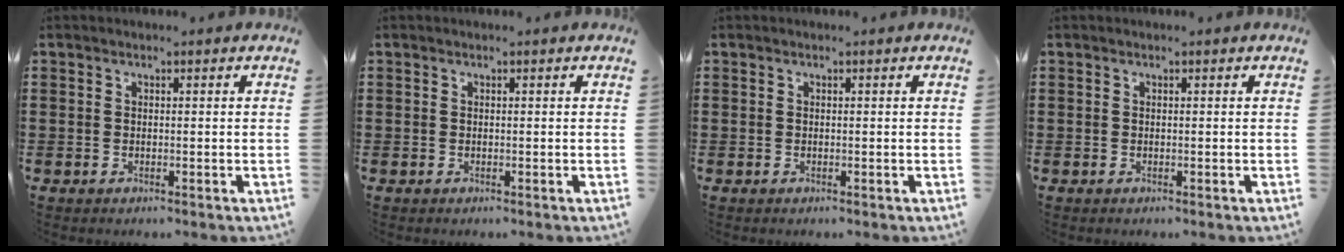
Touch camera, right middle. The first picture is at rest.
{"total": 0.0}
{"total": 0.0}
{"total": 0.0}